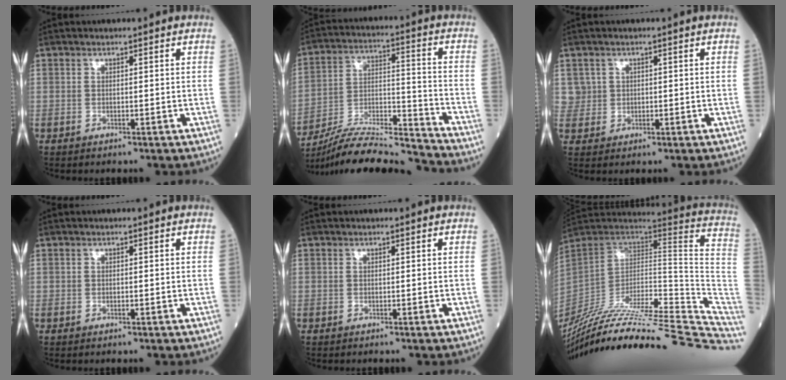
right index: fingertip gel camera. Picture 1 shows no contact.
{"total": 15.8, "force": [-15.2, -1.0, 4.0], "torque": [-0.074, 0.018, -0.269]}
{"total": 2.5, "force": [0.8, 2.4, -0.2], "torque": [0.015, 0.007, 0.015]}
{"total": 0.0}
{"total": 0.0}
{"total": 32.6, "force": [-29.1, 1.2, 14.7], "torque": [-0.150, -0.011, -0.420]}